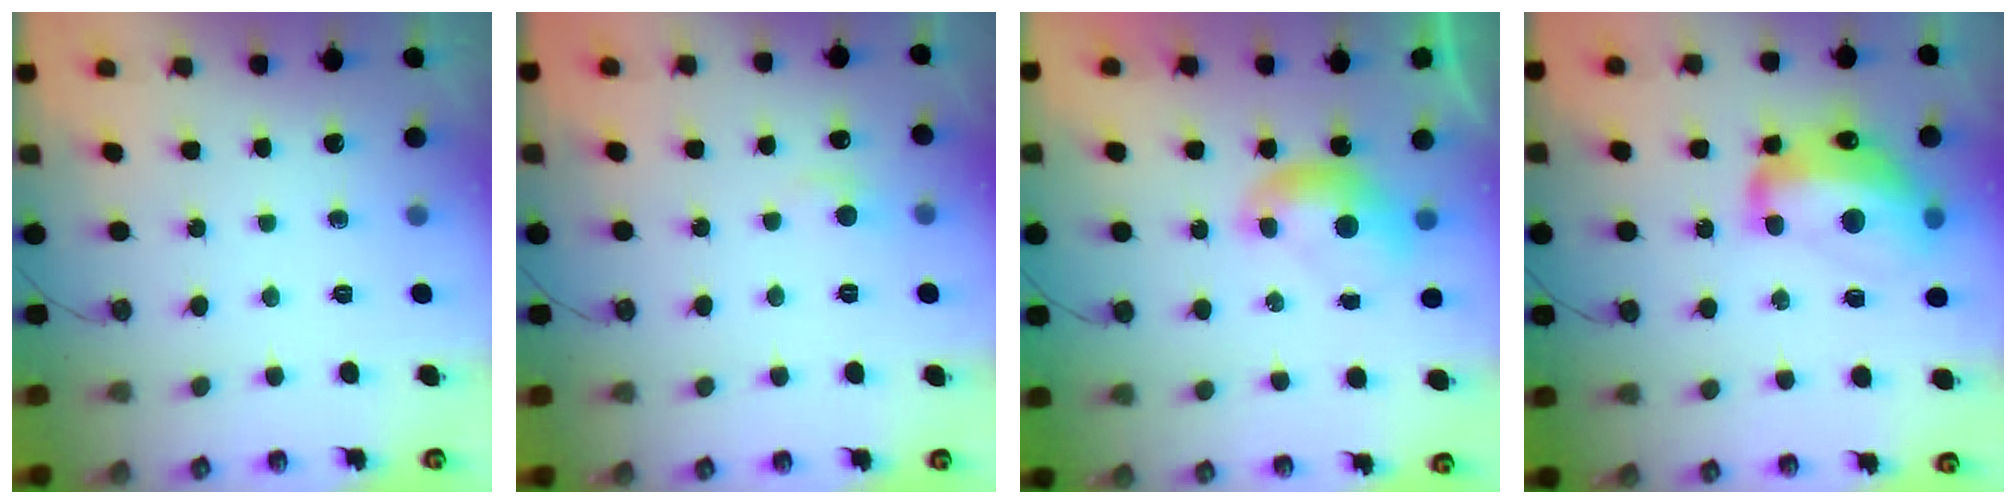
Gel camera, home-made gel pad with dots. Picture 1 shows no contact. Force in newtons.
{"total": 1.1, "press": 0.8, "slide": 0.8}
{"total": 0.0}
{"total": 11.5, "press": 11.4, "slide": 1.4}